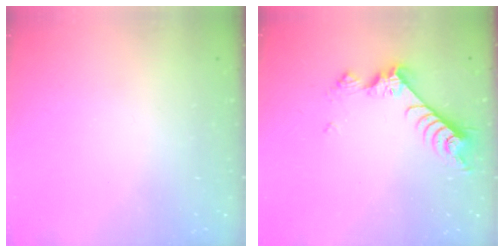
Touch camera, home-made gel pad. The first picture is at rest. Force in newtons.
{"total": 8.4, "press": 8.3, "slide": 0.8}